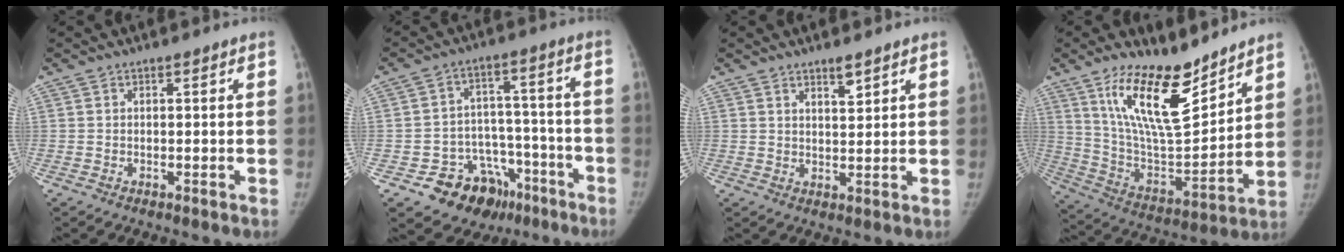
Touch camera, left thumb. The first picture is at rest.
{"total": 14.0, "force": [-8.4, 9.9, 5.2], "torque": [-0.031, 0.084, -0.116]}
{"total": 2.9, "force": [2.1, 0.8, 1.8], "torque": [-0.023, -0.017, 0.038]}
{"total": 19.0, "force": [12.6, 6.7, 12.6], "torque": [-0.181, -0.084, 0.238]}